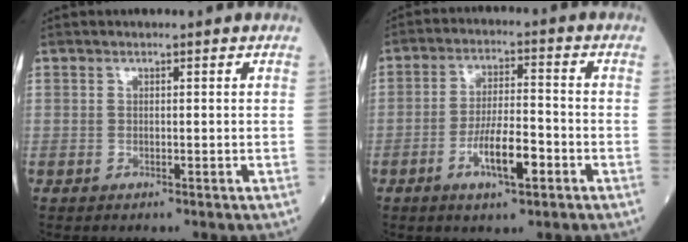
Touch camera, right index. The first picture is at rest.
{"total": 7.6, "force": [-3.4, 1.6, 6.7], "torque": [-0.125, 0.000, -0.059]}